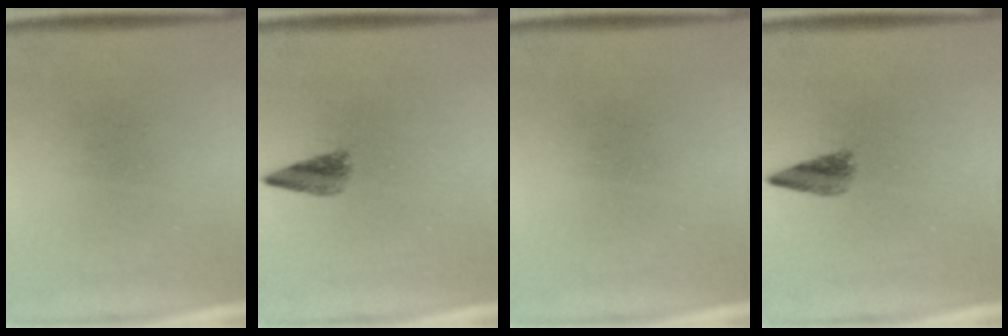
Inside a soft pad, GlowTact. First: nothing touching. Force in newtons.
{"total": 2.6}
{"total": 0.0}
{"total": 2.6}